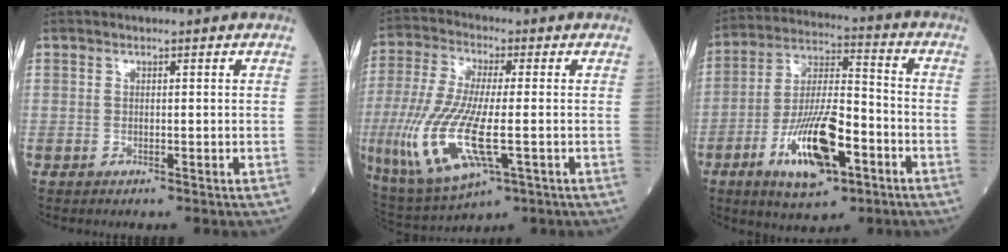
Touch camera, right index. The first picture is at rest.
{"total": 15.2, "force": [-3.6, 4.2, 14.1], "torque": [-0.311, -0.024, -0.058]}
{"total": 14.6, "force": [-6.3, 4.6, 12.4], "torque": [-0.237, -0.001, -0.107]}